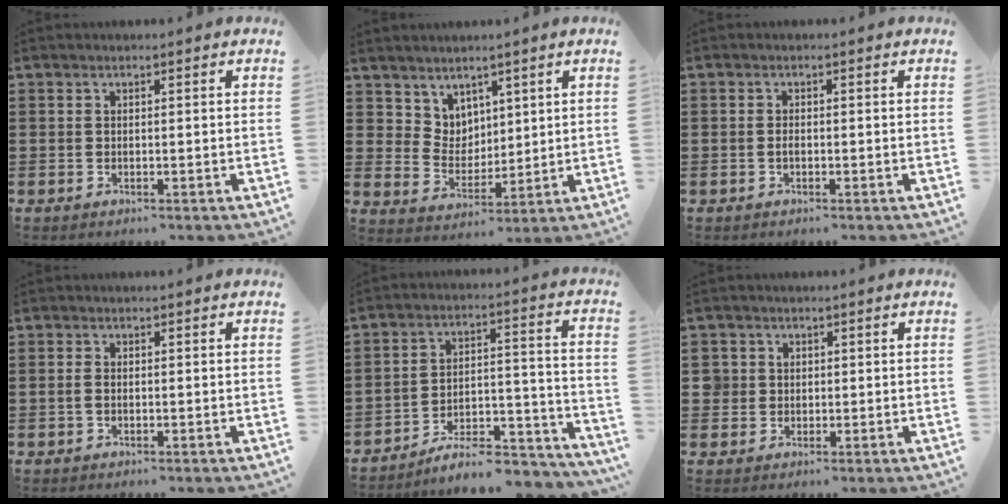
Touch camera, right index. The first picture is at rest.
{"total": 4.8, "force": [3.8, 2.8, -0.4], "torque": [-0.013, -0.006, 0.075]}
{"total": 0.9, "force": [-0.3, 0.3, 0.8], "torque": [-0.018, -0.004, -0.004]}
{"total": 0.8, "force": [-0.2, 0.0, 0.8], "torque": [-0.019, -0.002, -0.005]}
{"total": 7.6, "force": [-6.8, 1.2, 3.1], "torque": [-0.031, 0.017, -0.125]}
{"total": 2.5, "force": [0.5, 2.5, 0.2], "torque": [-0.017, 0.013, 0.006]}